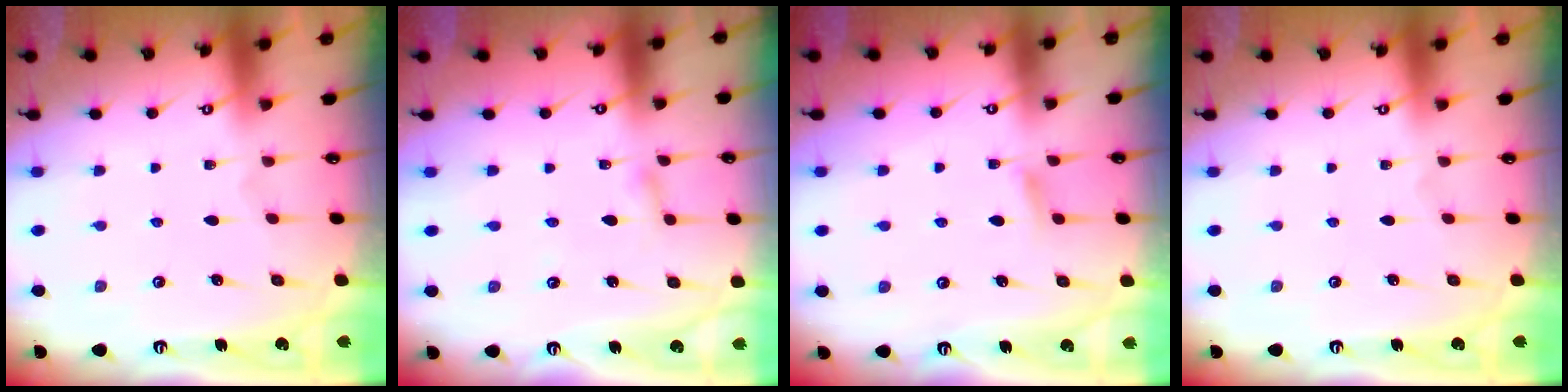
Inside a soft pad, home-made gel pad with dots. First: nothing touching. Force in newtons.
{"total": 1.7, "press": 1.7, "slide": 0.2}
{"total": 4.5, "press": 4.4, "slide": 0.6}
{"total": 0.0}